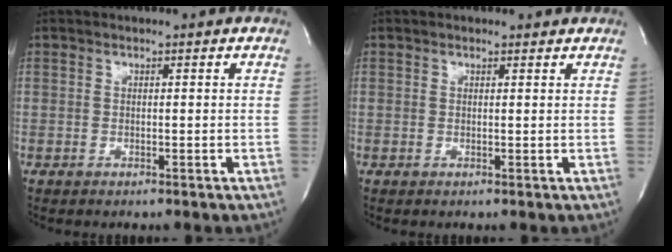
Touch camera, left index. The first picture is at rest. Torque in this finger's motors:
{"motor_torque": [0.39, -0.26, -0.04, -0.01]}